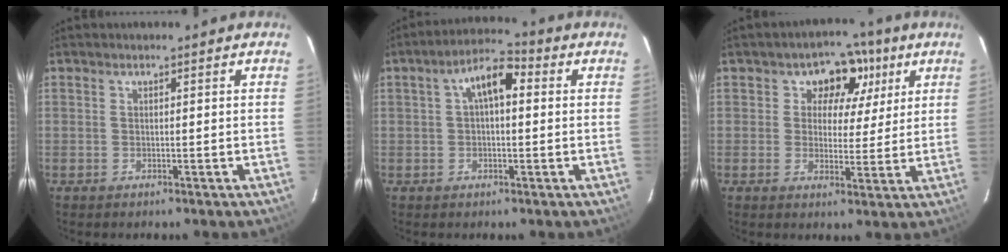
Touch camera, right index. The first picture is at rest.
{"total": 7.0, "force": [1.4, 3.3, 6.0], "torque": [-0.107, 0.028, 0.021]}
{"total": 7.9, "force": [3.1, 6.6, 3.1], "torque": [-0.047, 0.010, 0.037]}